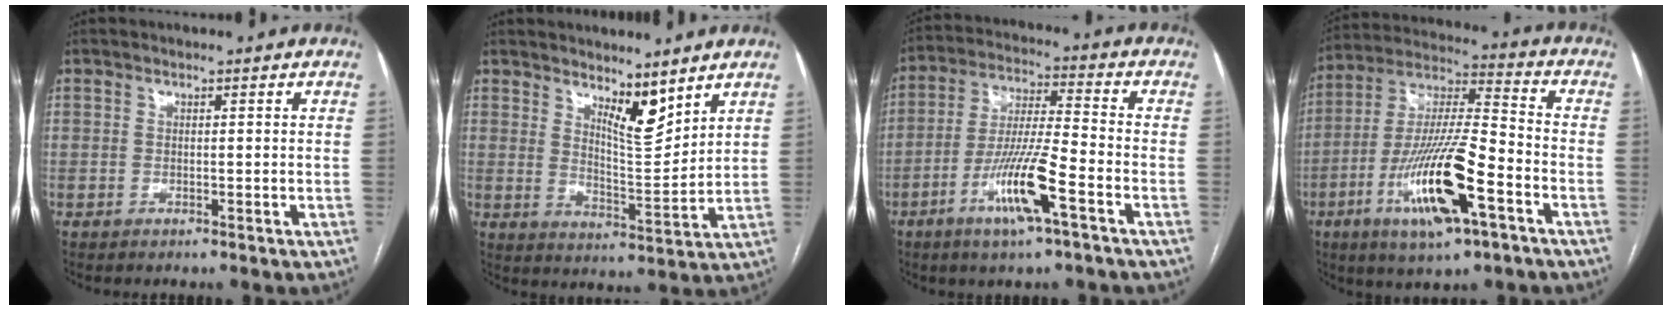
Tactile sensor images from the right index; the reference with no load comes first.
{"total": 6.2, "force": [4.8, 1.3, 3.8], "torque": [-0.069, -0.020, 0.086]}
{"total": 11.6, "force": [-5.4, 0.6, 10.3], "torque": [-0.198, -0.008, -0.102]}
{"total": 17.5, "force": [-7.1, 2.9, 15.8], "torque": [-0.312, -0.013, -0.122]}